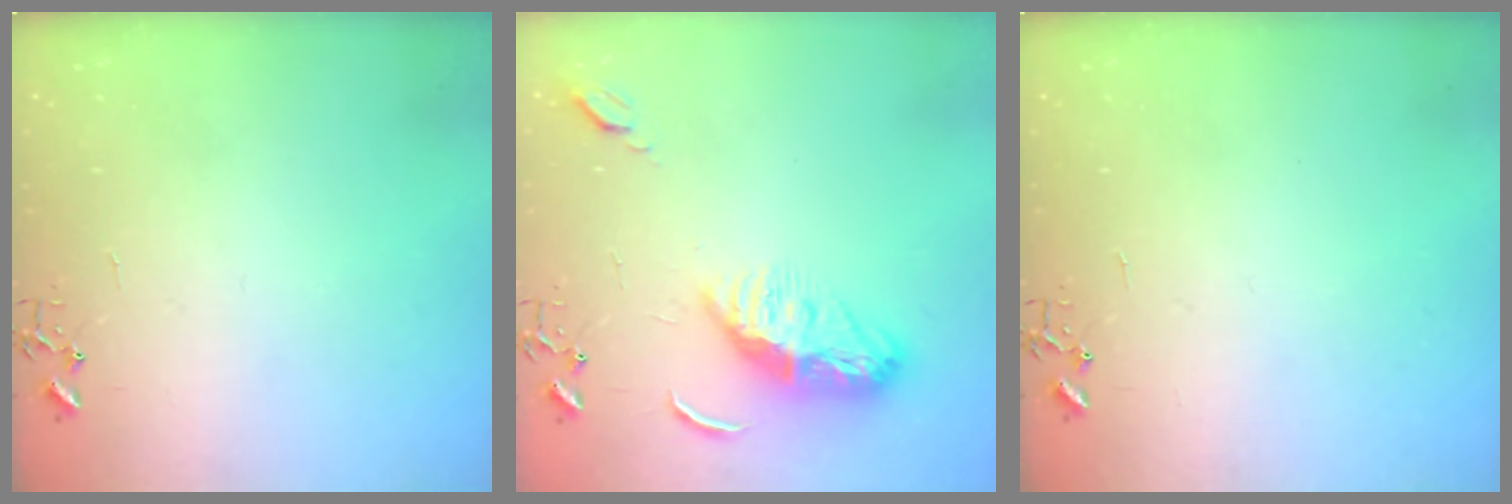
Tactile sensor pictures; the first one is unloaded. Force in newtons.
{"total": 11.0, "press": 11.0, "slide": 0.4}
{"total": 0.0}